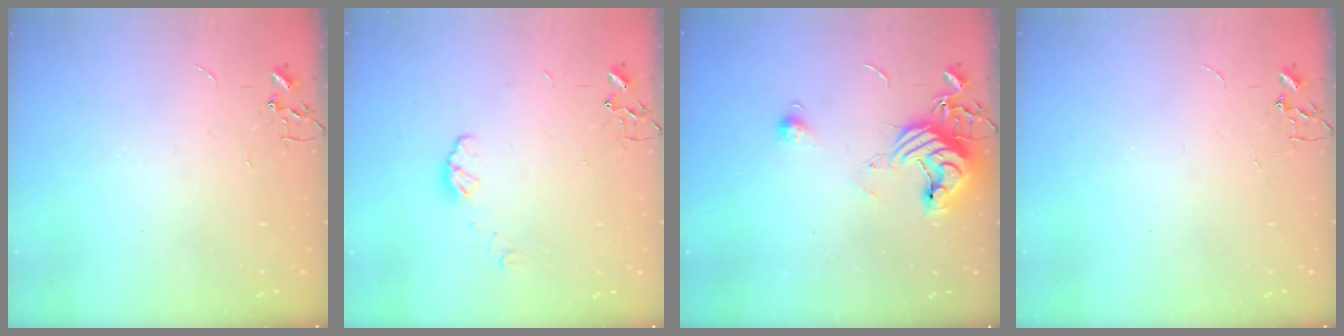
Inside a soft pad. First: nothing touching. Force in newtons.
{"total": 5.4, "press": 5.4, "slide": 0.6}
{"total": 11.8, "press": 11.7, "slide": 1.3}
{"total": 0.0}